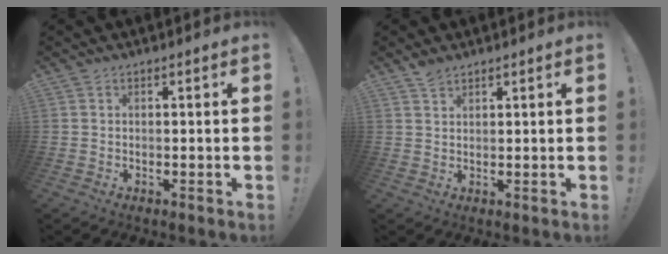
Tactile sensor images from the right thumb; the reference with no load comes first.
{"total": 2.5, "force": [2.1, 0.9, 1.1], "torque": [-0.018, -0.007, 0.039]}